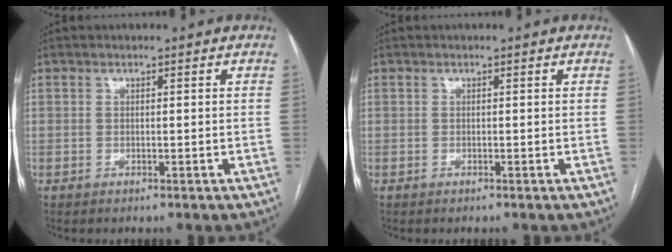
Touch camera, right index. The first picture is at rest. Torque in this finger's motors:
{"motor_torque": [0.32, 0.16, -0.01, 0.01]}